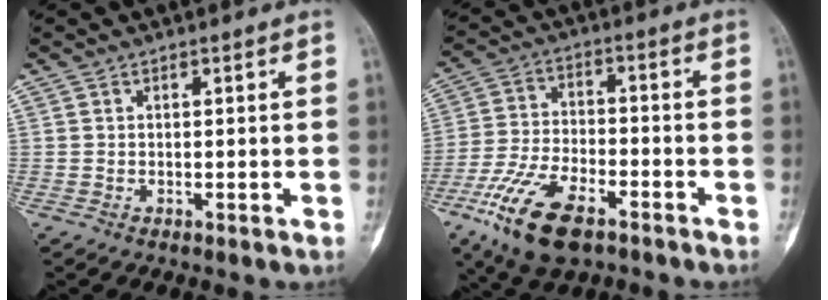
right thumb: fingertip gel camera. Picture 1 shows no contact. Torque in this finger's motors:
{"motor_torque": [0.30, 0.30, 1.23, -0.61, 0.13]}